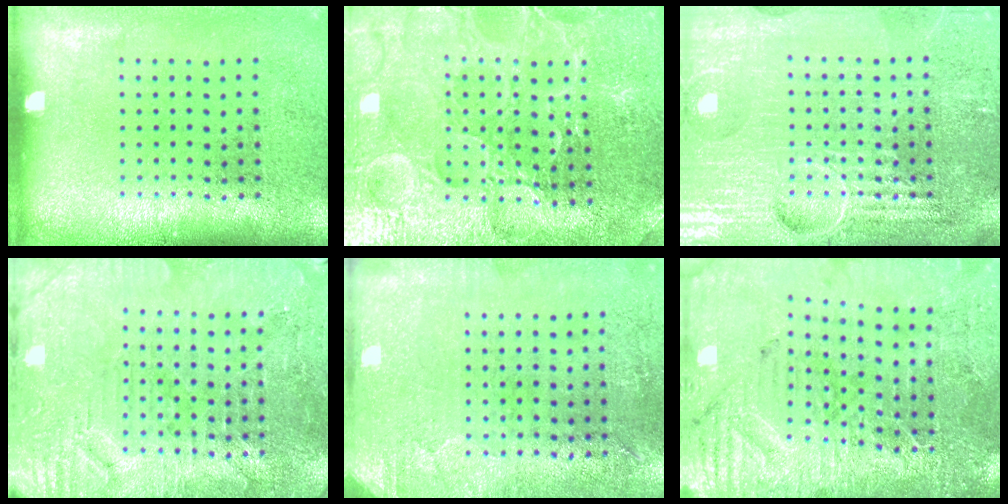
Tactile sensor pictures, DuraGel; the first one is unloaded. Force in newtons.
{"total": 3.5, "press": 3.4, "slide": 0.6}
{"total": 7.2, "press": 7.1, "slide": 0.9}
{"total": 3.4, "press": 3.3, "slide": 0.4}
{"total": 2.9, "press": 2.4, "slide": 1.7}
{"total": 3.3, "press": 3.3, "slide": 0.4}